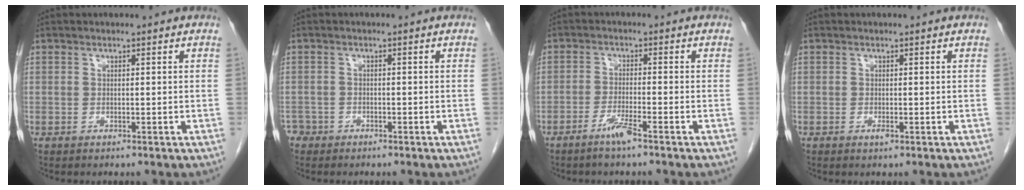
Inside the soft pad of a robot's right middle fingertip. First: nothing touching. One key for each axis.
{"total": 2.0, "fx": -1.5, "fy": 1.3, "fz": -0.2, "tx": -0.005, "ty": 0.005, "tz": -0.029}
{"total": 3.4, "fx": -2.4, "fy": -0.3, "fz": 2.3, "tx": -0.048, "ty": -0.005, "tz": -0.049}
{"total": 0.6, "fx": -0.3, "fy": 0.1, "fz": 0.5, "tx": -0.008, "ty": -0.001, "tz": -0.004}